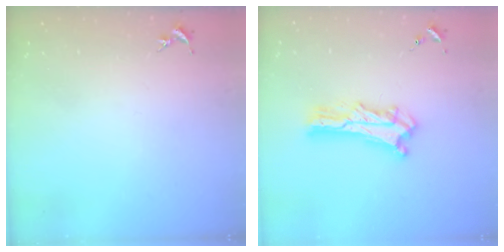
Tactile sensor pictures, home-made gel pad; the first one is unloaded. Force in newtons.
{"total": 7.2, "press": 7.1, "slide": 0.6}